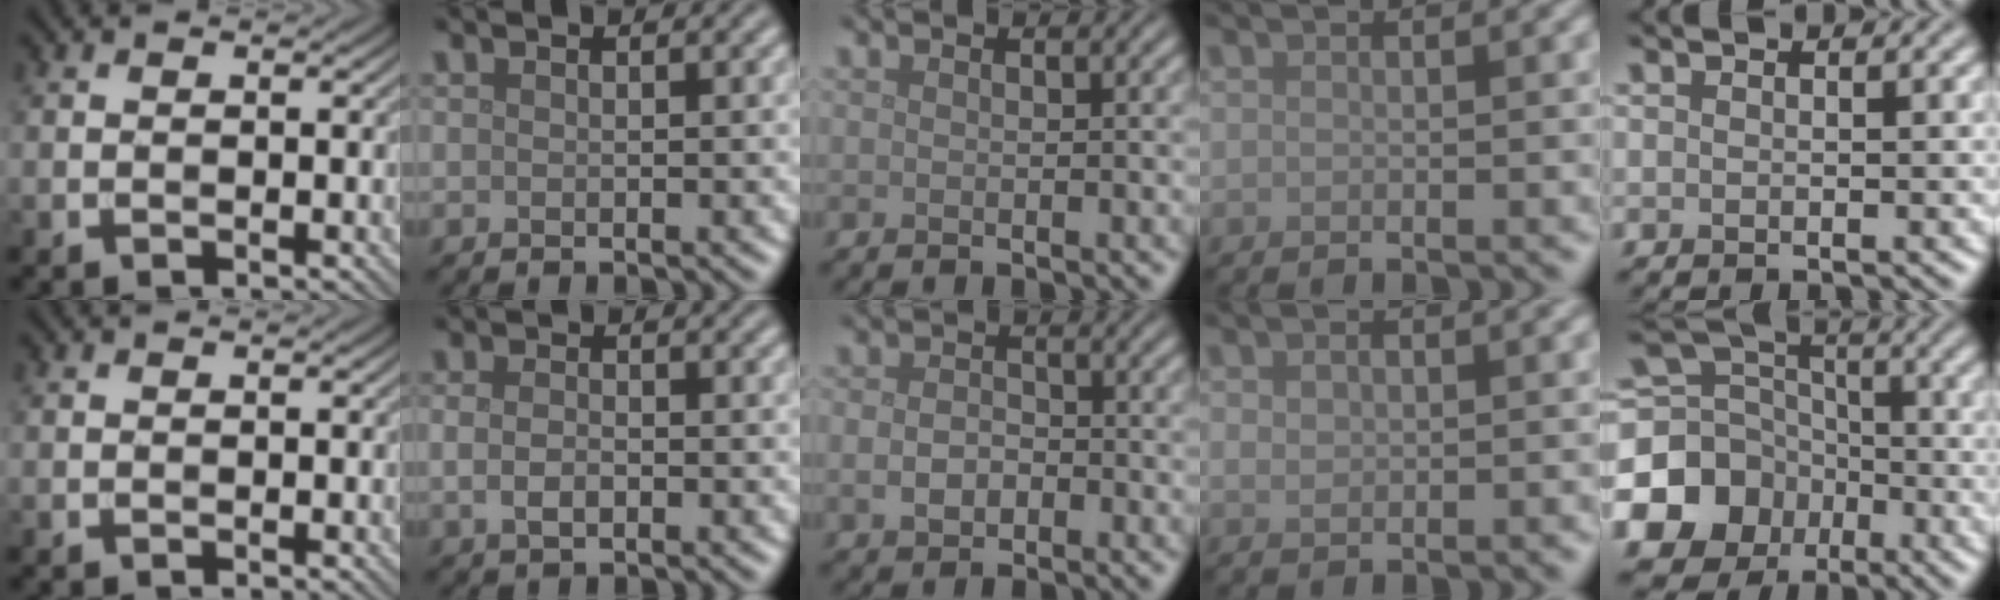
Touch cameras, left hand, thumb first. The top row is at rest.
{"index": {"total": 1.9, "force": [-0.4, 1.1, 1.5], "torque": [-0.032, -0.002, -0.007]}, "middle": {"total": 2.2, "force": [-0.6, 1.6, 1.4], "torque": [-0.031, -0.002, -0.015]}, "ring": {"total": 1.5, "force": [0.0, 1.0, 1.2], "torque": [-0.021, -0.001, 0.001]}, "little": {"total": 14.1, "force": [-5.7, 12.2, 4.1], "torque": [-0.123, -0.033, -0.114]}}